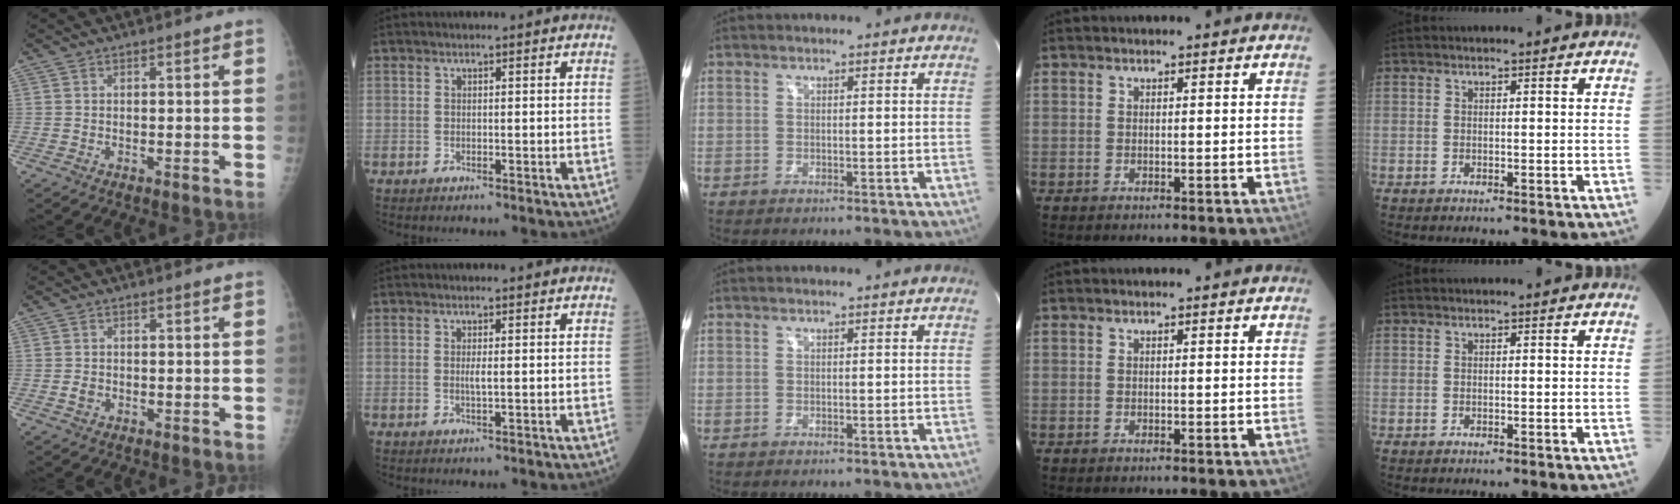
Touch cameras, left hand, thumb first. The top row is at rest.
{"thumb": {"total": 1.3, "force": [-0.2, 1.1, 0.7], "torque": [-0.009, 0.001, -0.002]}, "index": {"total": 1.2, "force": [-0.2, 0.0, 1.2], "torque": [-0.029, -0.006, -0.002]}}